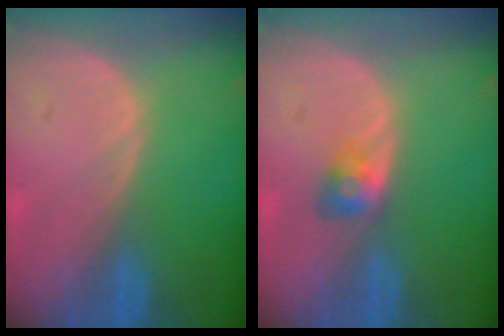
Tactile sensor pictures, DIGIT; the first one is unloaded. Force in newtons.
{"total": 2.7, "press": 2.5, "slide": 1.1}